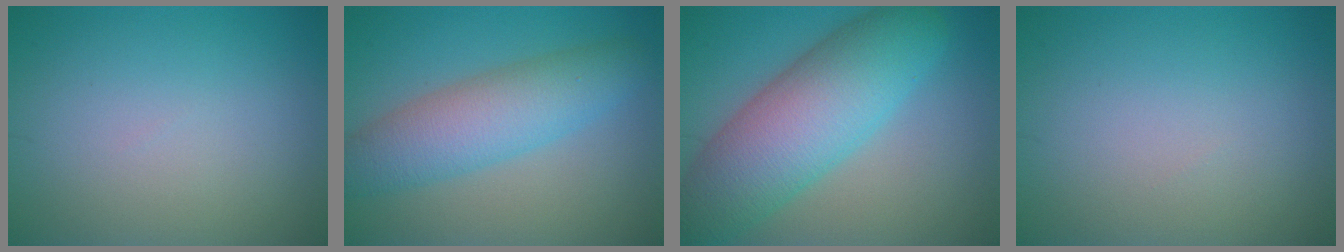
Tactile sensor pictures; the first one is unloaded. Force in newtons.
{"total": 6.2, "press": 6.2, "slide": 0.1}
{"total": 10.0, "press": 10.0, "slide": 0.3}
{"total": 0.0}